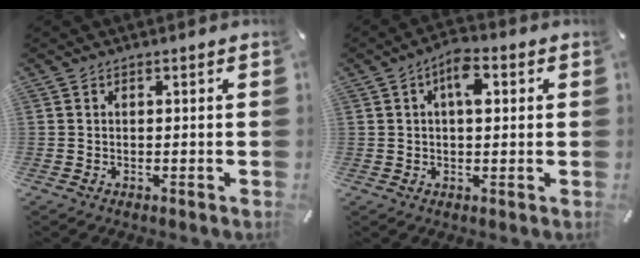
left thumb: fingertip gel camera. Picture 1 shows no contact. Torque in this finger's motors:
{"motor_torque": [-0.07, 0.68, 0.88, -0.30, 0.28]}